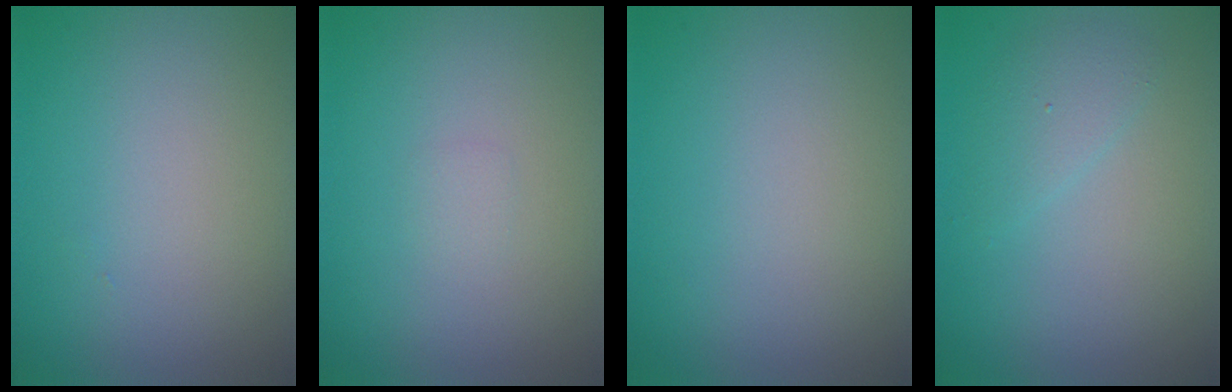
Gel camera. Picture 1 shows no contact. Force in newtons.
{"total": 0.5, "press": 0.5, "slide": 0.0}
{"total": 0.0}
{"total": 1.7, "press": 1.7, "slide": 0.2}